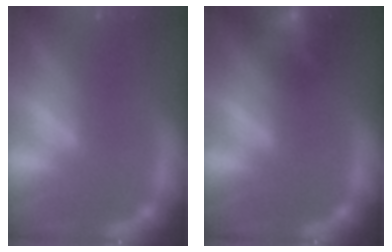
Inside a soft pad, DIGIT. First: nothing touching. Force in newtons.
{"total": 7.0}